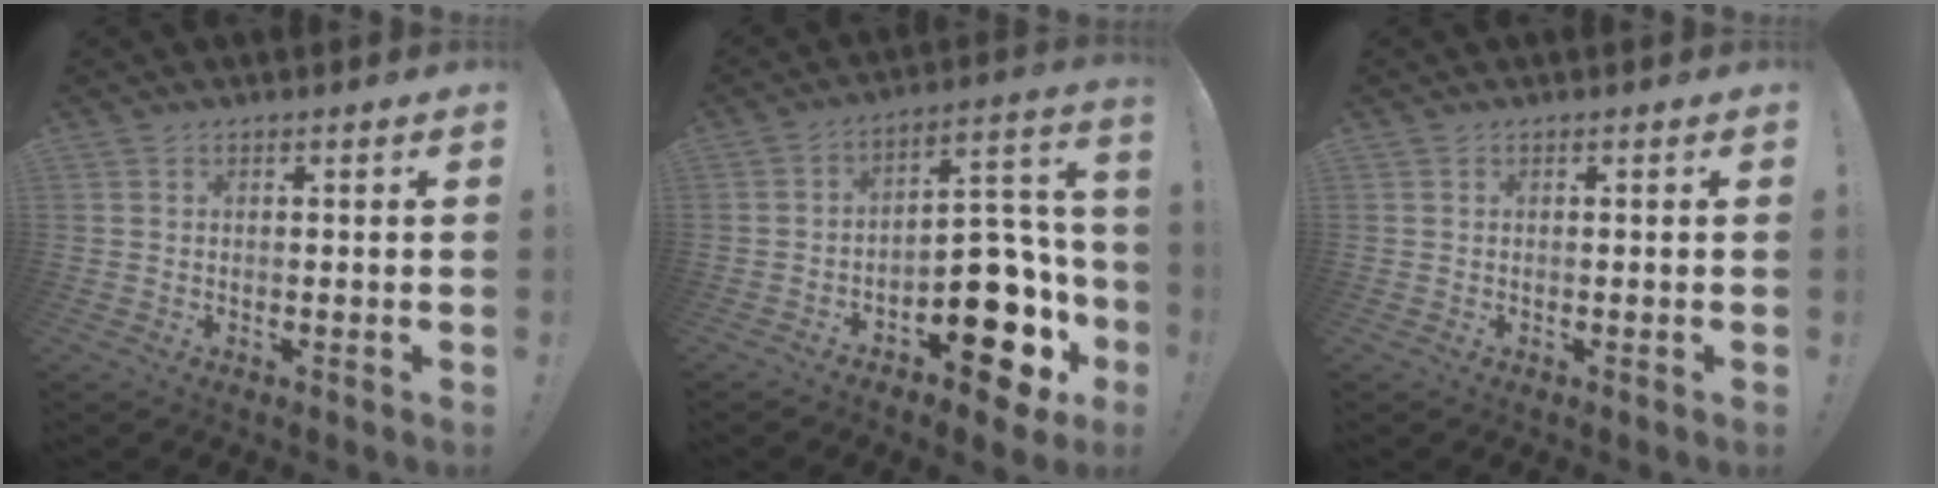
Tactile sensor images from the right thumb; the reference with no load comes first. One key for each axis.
{"total": 16.2, "fx": -7.8, "fy": 9.2, "fz": 10.9, "tx": -0.098, "ty": 0.052, "tz": -0.111}
{"total": 0.0}